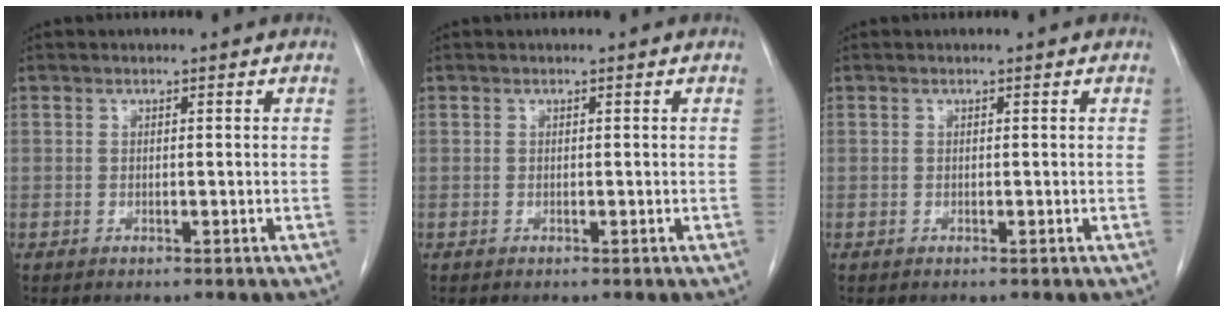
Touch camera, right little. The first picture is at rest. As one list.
[{"total": 0.0}, {"total": 0.0}]